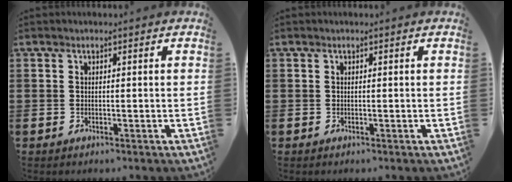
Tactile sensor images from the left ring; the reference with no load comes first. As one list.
[{"total": 0.0}]